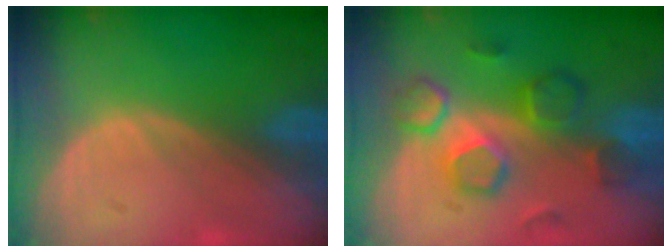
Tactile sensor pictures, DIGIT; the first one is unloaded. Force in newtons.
{"total": 8.3, "press": 8.2, "slide": 1.4}